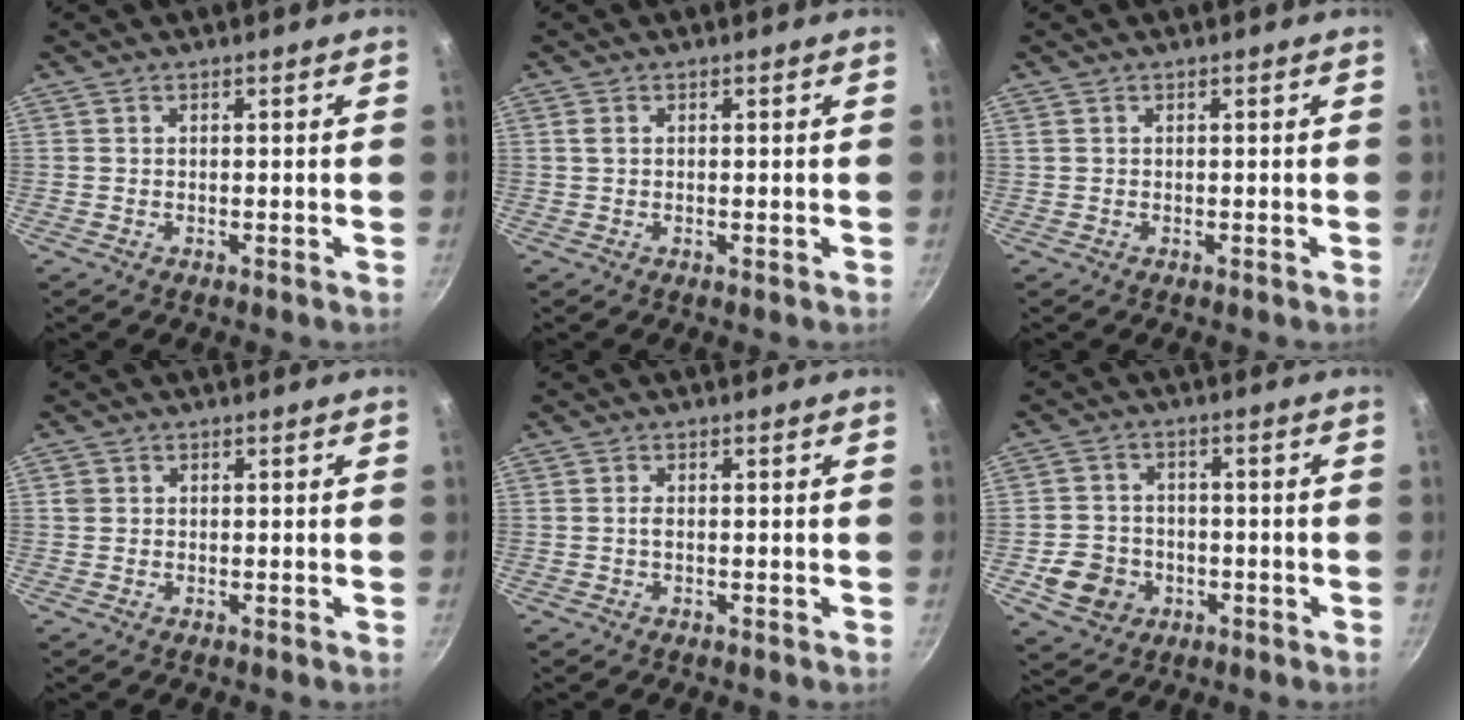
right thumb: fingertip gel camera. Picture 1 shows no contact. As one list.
[{"total": 1.3, "force": [0.2, 0.6, 1.1], "torque": [-0.023, 0.001, 0.000]}, {"total": 0.5, "force": [0.3, 0.3, 0.2], "torque": [-0.007, 0.001, 0.006]}, {"total": 1.5, "force": [0.3, 1.3, 0.5], "torque": [-0.007, 0.006, 0.005]}, {"total": 0.9, "force": [0.0, 0.4, 0.8], "torque": [-0.017, 0.002, -0.002]}, {"total": 8.9, "force": [-2.7, 7.7, 3.6], "torque": [-0.044, 0.025, -0.041]}]